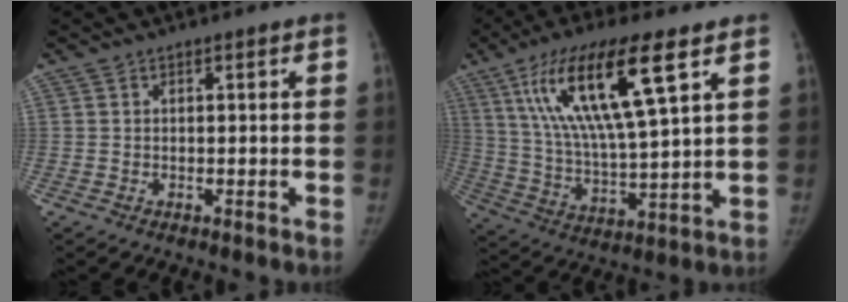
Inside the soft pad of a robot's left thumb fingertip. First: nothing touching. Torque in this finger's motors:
{"motor_torque": [0.75, 0.79, 1.45, -1.32, 0.45]}